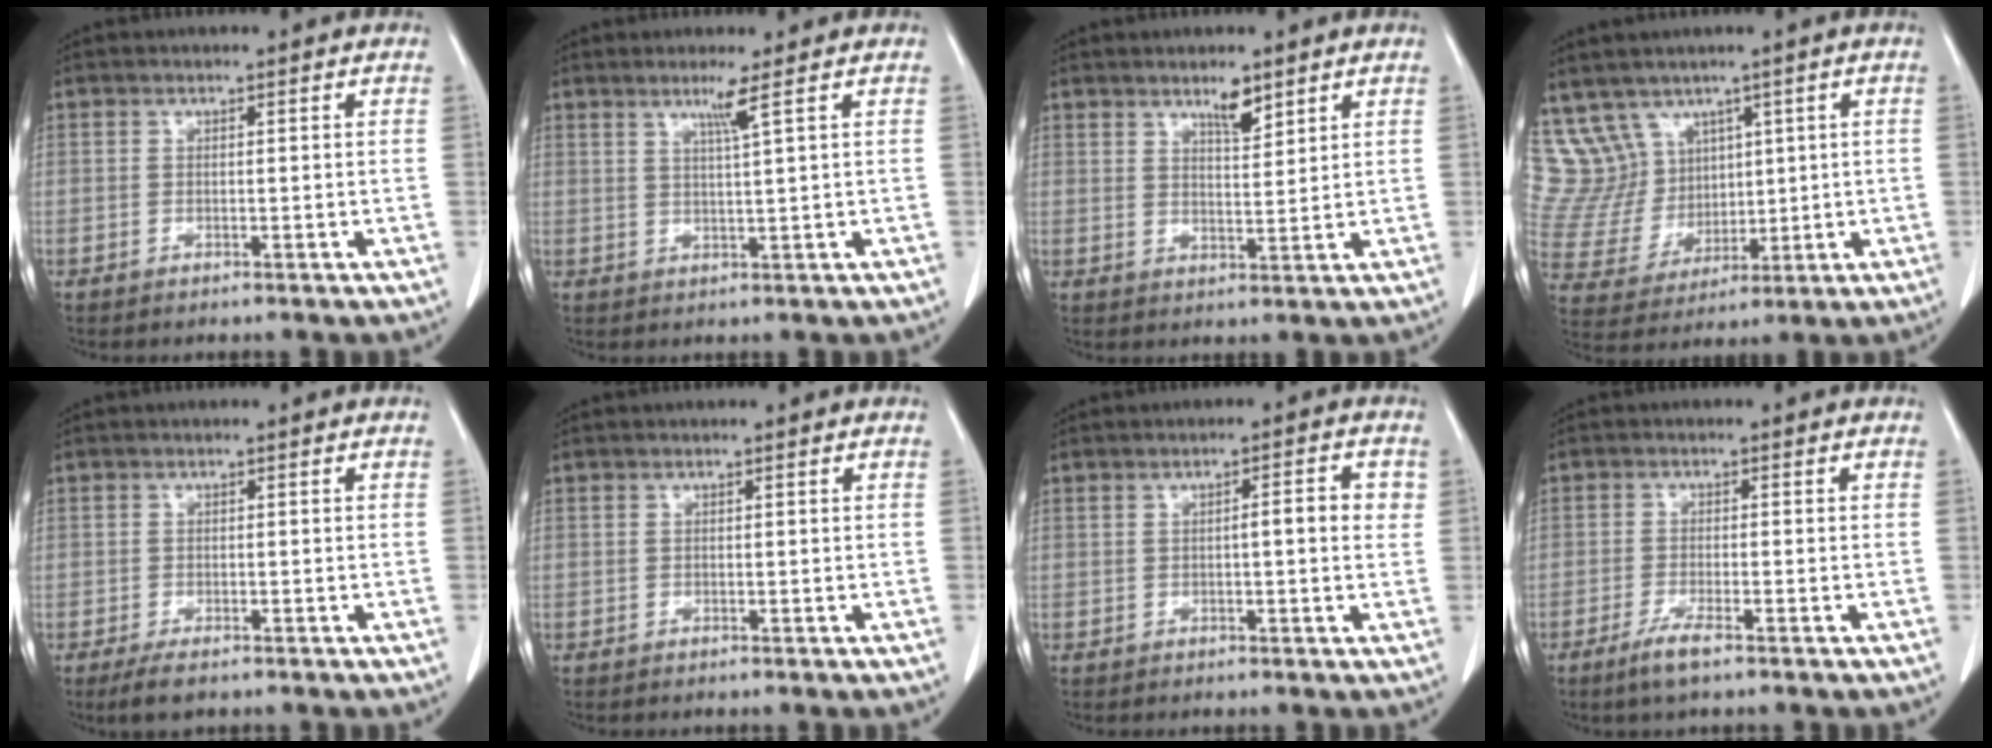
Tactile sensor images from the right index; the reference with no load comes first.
{"total": 2.7, "force": [1.5, -1.1, 2.0], "torque": [-0.042, -0.008, 0.034]}
{"total": 3.6, "force": [2.7, 0.9, 2.2], "torque": [-0.039, -0.003, 0.048]}
{"total": 12.4, "force": [7.3, 9.8, 1.9], "torque": [-0.071, 0.059, 0.177]}
{"total": 2.7, "force": [-1.9, 1.1, 1.7], "torque": [-0.040, -0.006, -0.028]}
{"total": 0.0}
{"total": 3.8, "force": [0.4, 0.7, 3.7], "torque": [-0.051, 0.009, 0.002]}
{"total": 3.7, "force": [-2.5, 0.1, 2.7], "torque": [-0.060, -0.009, -0.049]}